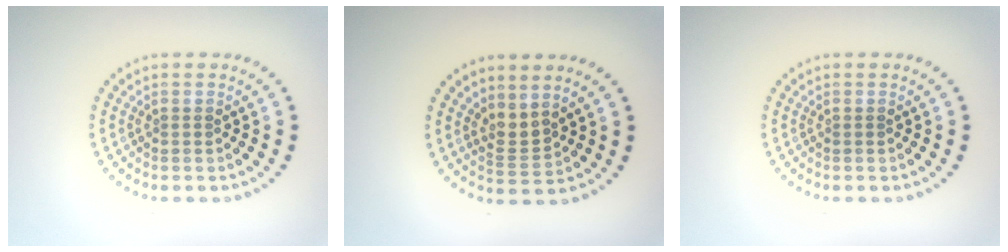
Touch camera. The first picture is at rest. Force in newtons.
{"total": 2.0, "press": 1.4, "slide": 1.4}
{"total": 0.0}